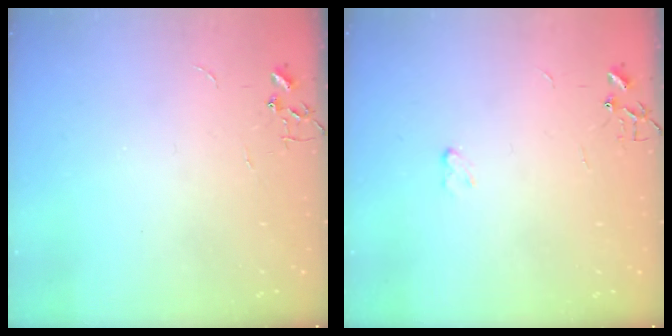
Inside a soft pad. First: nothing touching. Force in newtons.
{"total": 3.4, "press": 3.4, "slide": 0.4}